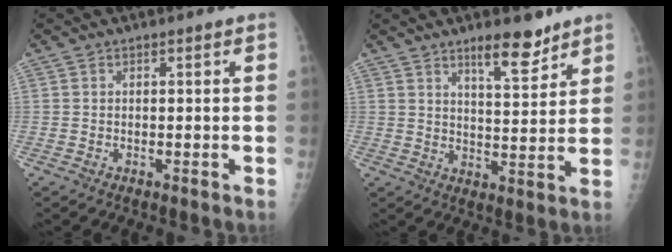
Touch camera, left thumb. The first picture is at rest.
{"total": 8.1, "force": [5.9, 2.3, 5.0], "torque": [-0.059, -0.044, 0.093]}